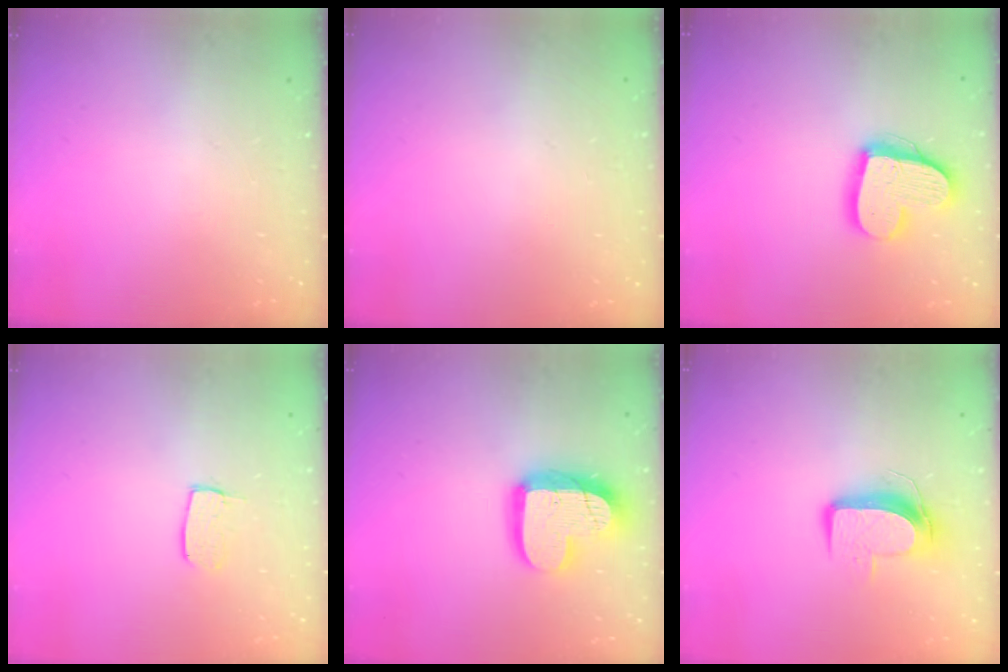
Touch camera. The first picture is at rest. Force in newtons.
{"total": 0.0}
{"total": 15.6, "press": 15.5, "slide": 1.4}
{"total": 5.2, "press": 5.1, "slide": 0.5}
{"total": 17.4, "press": 17.4, "slide": 1.7}
{"total": 9.7, "press": 9.7, "slide": 0.8}